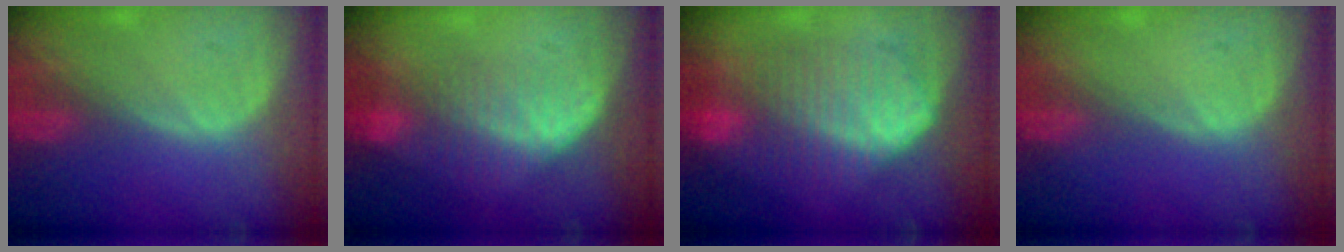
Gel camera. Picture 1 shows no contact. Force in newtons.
{"total": 7.2, "press": 6.7, "slide": 2.9}
{"total": 10.4, "press": 10.4, "slide": 0.5}
{"total": 0.0}